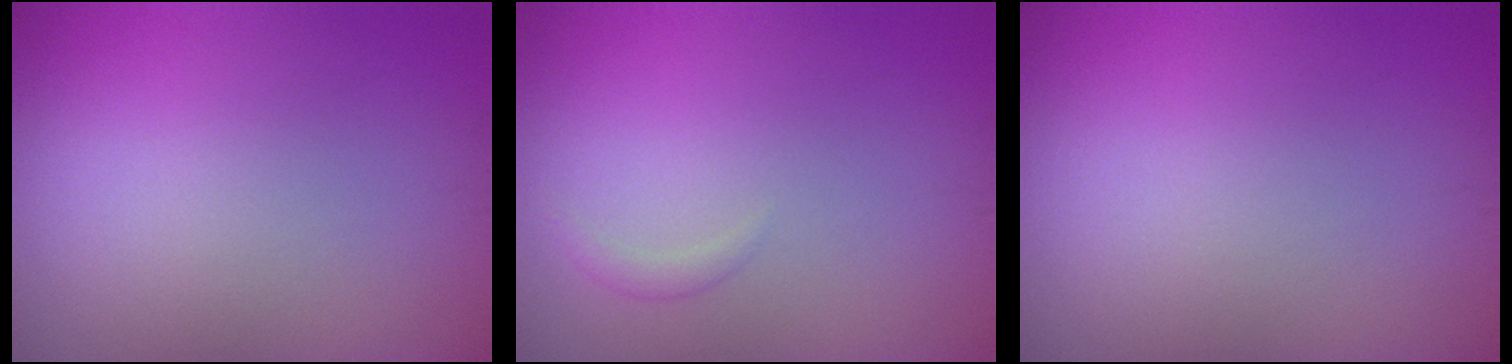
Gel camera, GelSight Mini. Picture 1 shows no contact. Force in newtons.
{"total": 0.7, "press": 0.7, "slide": 0.1}
{"total": 0.0}